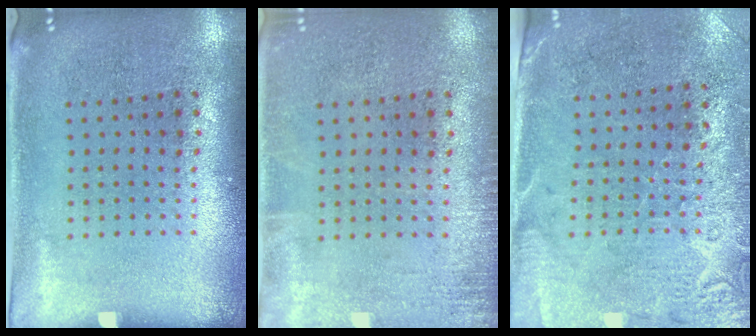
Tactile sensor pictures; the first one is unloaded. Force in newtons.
{"total": 1.5, "press": 1.5, "slide": 0.2}
{"total": 2.7, "press": 2.4, "slide": 1.2}